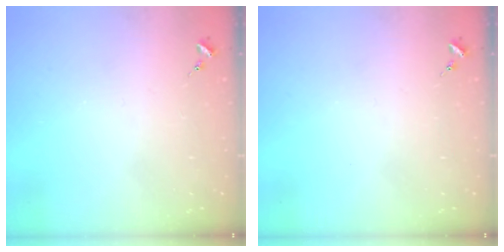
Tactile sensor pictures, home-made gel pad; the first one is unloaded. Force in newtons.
{"total": 0.0}